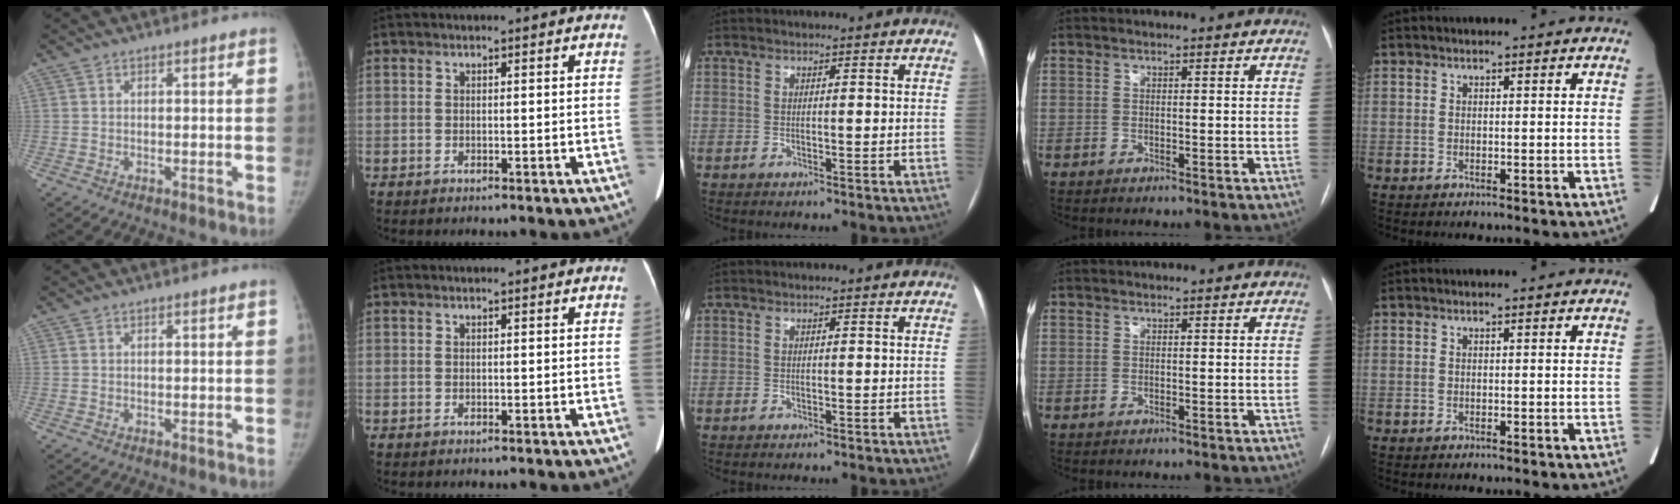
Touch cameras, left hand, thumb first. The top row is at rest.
{}